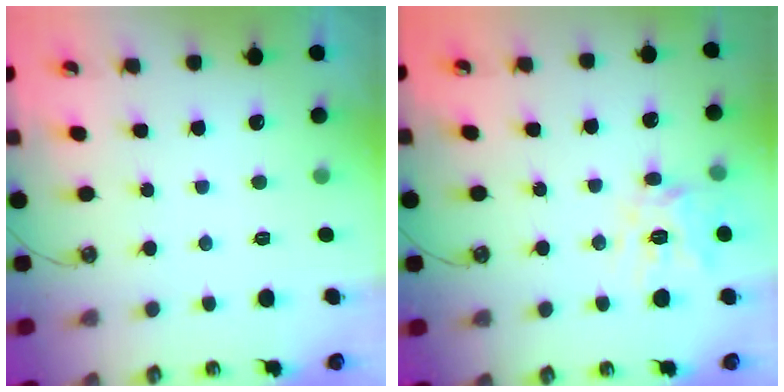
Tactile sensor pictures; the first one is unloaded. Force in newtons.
{"total": 12.8, "press": 12.8, "slide": 1.2}